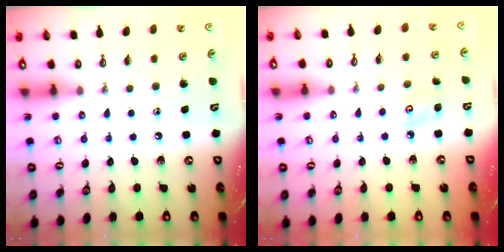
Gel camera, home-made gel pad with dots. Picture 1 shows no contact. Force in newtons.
{"total": 3.9, "press": 3.9, "slide": 0.3}